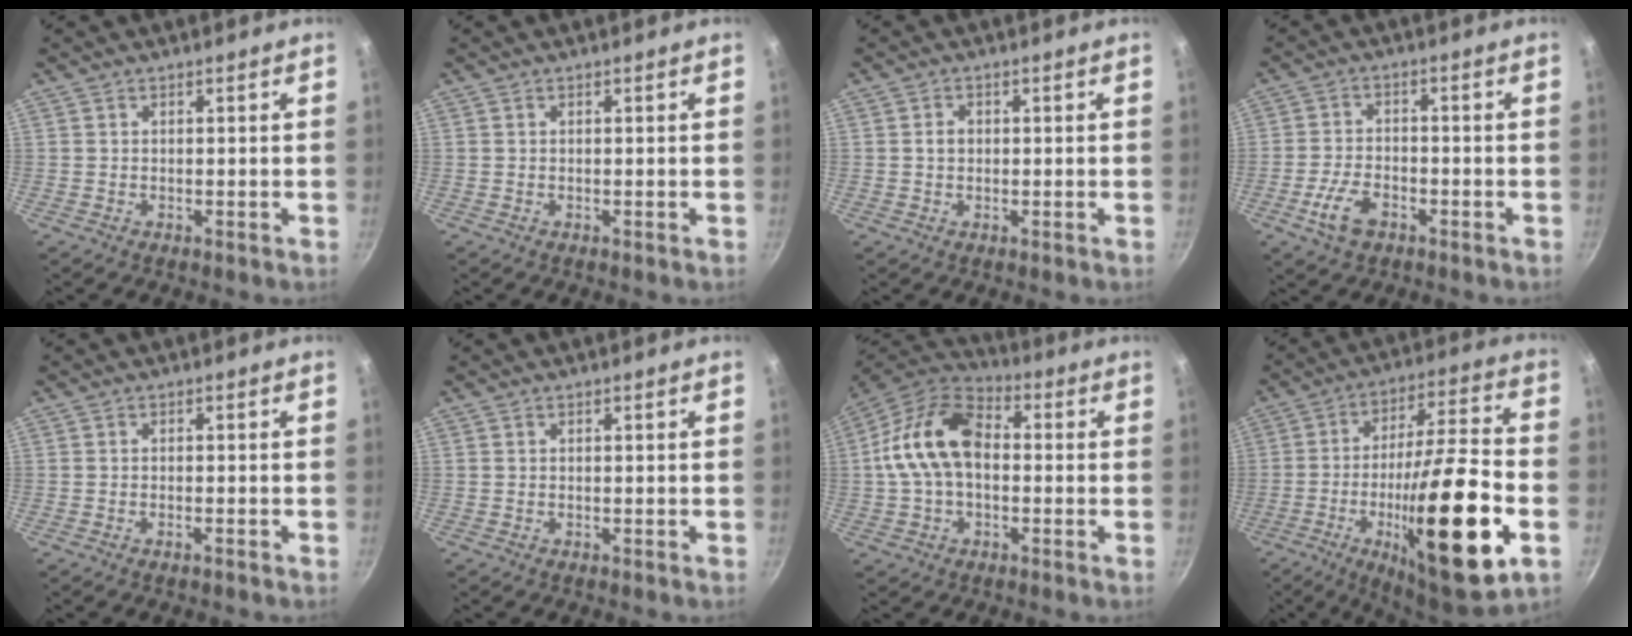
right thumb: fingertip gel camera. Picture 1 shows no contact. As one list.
[{"total": 0.0}, {"total": 1.8, "force": [0.1, 1.4, 1.1], "torque": [-0.014, 0.005, 0.002]}, {"total": 6.7, "force": [-3.2, 3.7, 4.6], "torque": [-0.087, 0.016, -0.060]}, {"total": 0.9, "force": [-0.6, 0.0, 0.6], "torque": [-0.020, 0.005, -0.011]}, {"total": 0.0}, {"total": 15.5, "force": [0.2, 10.2, 11.7], "torque": [-0.192, 0.037, -0.012]}, {"total": 28.1, "force": [-8.4, 7.1, 25.9], "torque": [-0.399, 0.027, -0.123]}]